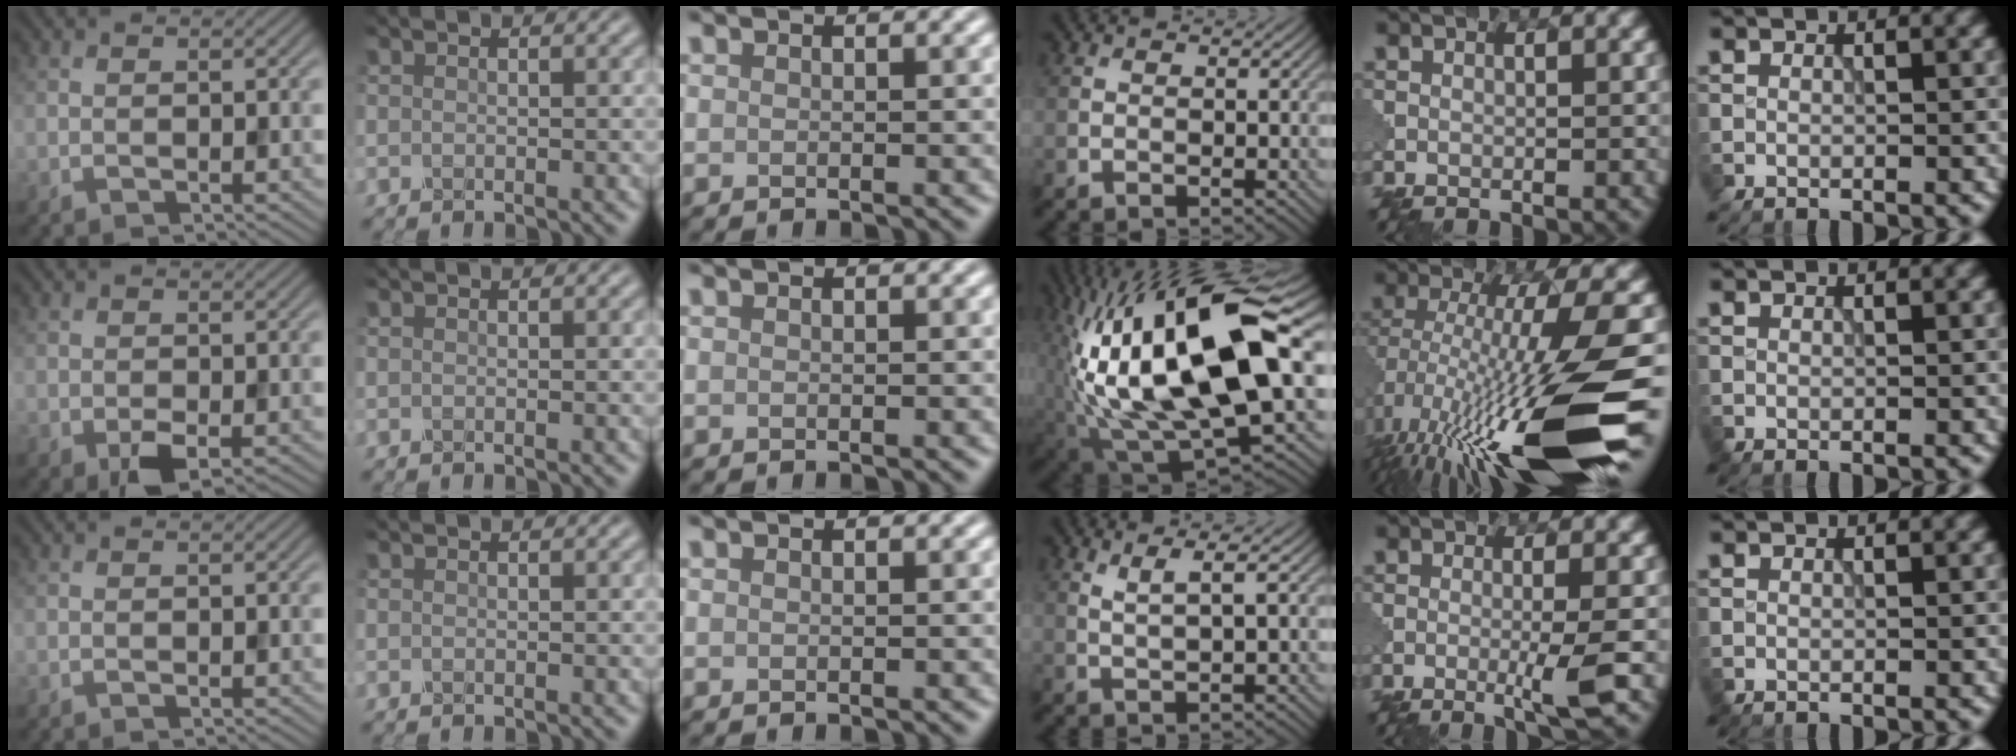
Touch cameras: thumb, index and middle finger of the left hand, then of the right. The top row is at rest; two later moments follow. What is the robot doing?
{"motion": "disassemble", "object": "pitcher"}